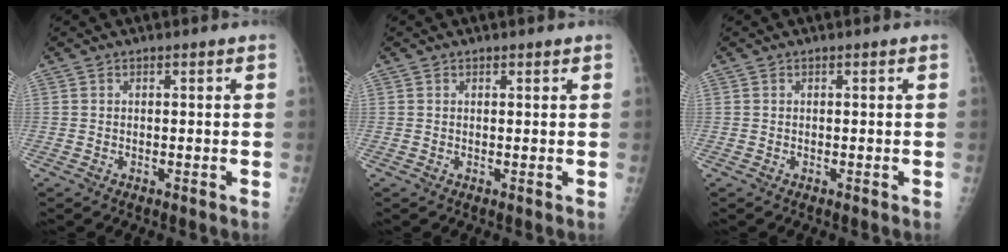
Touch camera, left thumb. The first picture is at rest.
{"total": 0.6, "force": [0.5, 0.3, 0.1], "torque": [0.001, -0.005, 0.006]}
{"total": 0.0}